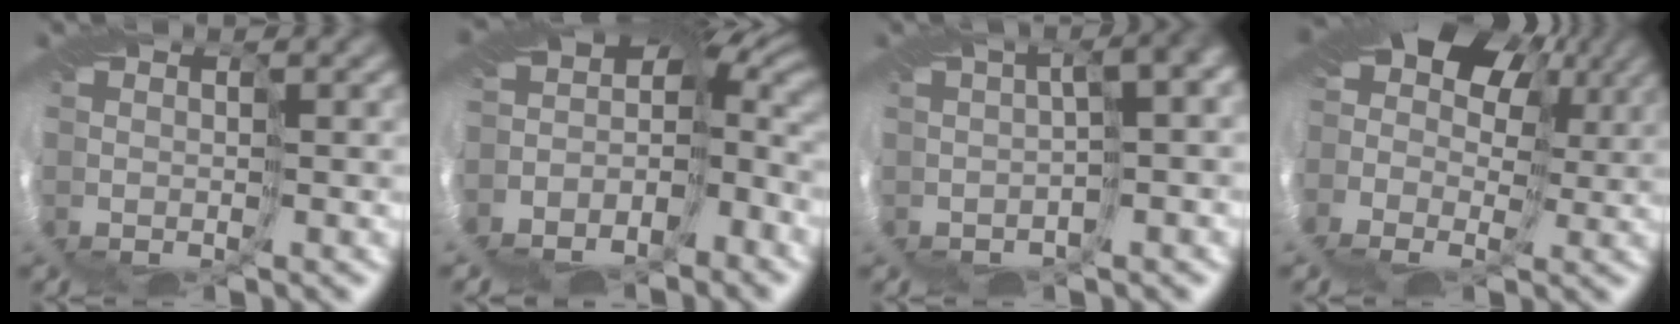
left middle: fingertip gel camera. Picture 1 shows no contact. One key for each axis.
{"total": 9.6, "fx": -6.4, "fy": 5.0, "fz": 5.1, "tx": -0.106, "ty": -0.005, "tz": -0.061}
{"total": 9.6, "fx": -1.0, "fy": 4.3, "fz": 8.5, "tx": -0.095, "ty": 0.017, "tz": -0.004}
{"total": 12.3, "fx": 1.1, "fy": 8.8, "fz": 8.6, "tx": -0.153, "ty": 0.010, "tz": 0.008}